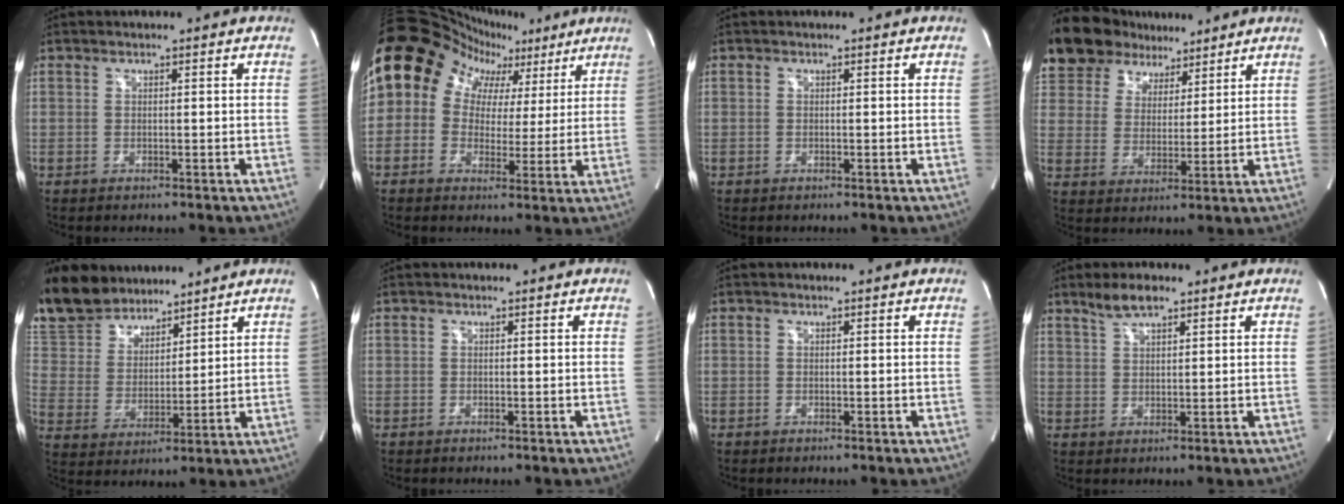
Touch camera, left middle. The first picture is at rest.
{"total": 16.9, "force": [6.8, 13.6, 7.3], "torque": [-0.122, 0.082, 0.102]}
{"total": 0.0}
{"total": 17.5, "force": [13.4, 9.5, 6.1], "torque": [-0.146, 0.045, 0.239]}
{"total": 15.0, "force": [13.1, 5.7, 4.4], "torque": [-0.095, 0.031, 0.255]}
{"total": 0.0}
{"total": 0.0}
{"total": 4.2, "force": [3.1, 1.0, 2.5], "torque": [-0.057, 0.008, 0.063]}